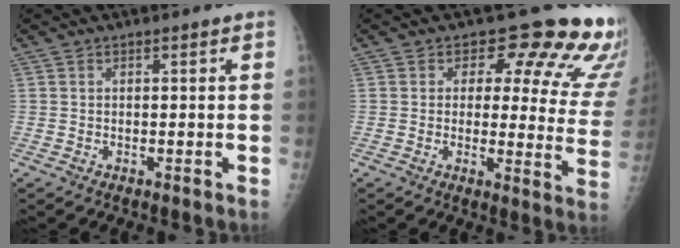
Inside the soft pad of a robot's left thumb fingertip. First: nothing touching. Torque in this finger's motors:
{"motor_torque": [0.00, 0.59, -0.06, -0.14, -0.03]}